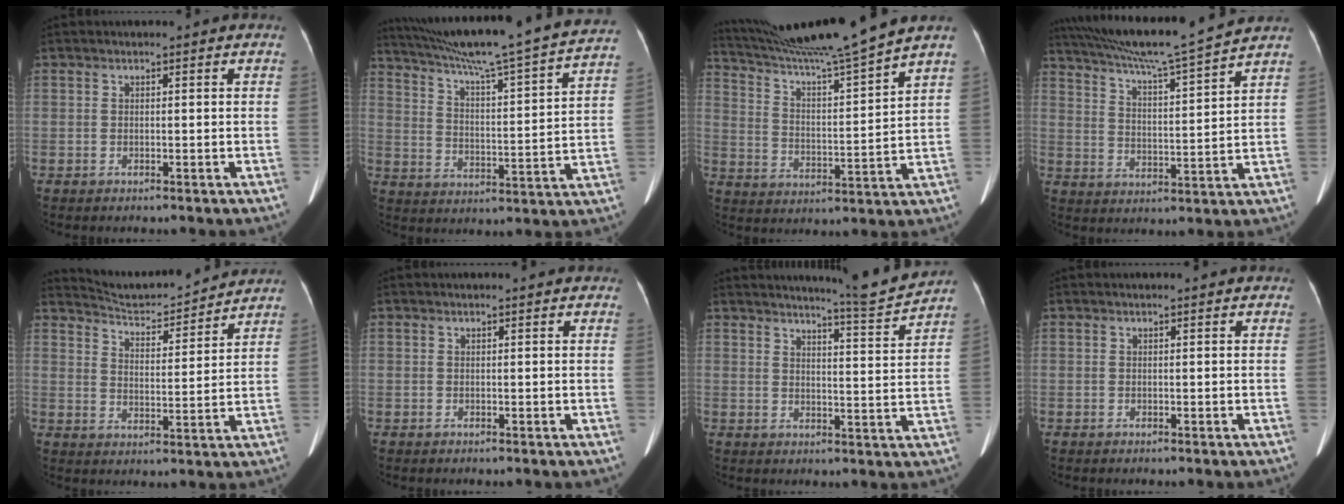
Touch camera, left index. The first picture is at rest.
{"total": 27.8, "force": [24.4, -0.4, 13.2], "torque": [-0.221, -0.039, 0.331]}
{"total": 16.7, "force": [14.9, -3.1, 6.9], "torque": [-0.126, -0.029, 0.241]}
{"total": 15.9, "force": [14.2, -1.6, 7.0], "torque": [-0.127, -0.007, 0.217]}
{"total": 12.0, "force": [11.7, 0.6, 2.3], "torque": [-0.045, 0.006, 0.177]}
{"total": 2.9, "force": [2.7, 0.5, 1.0], "torque": [-0.014, 0.019, 0.024]}
{"total": 8.2, "force": [7.8, -1.8, 1.5], "torque": [-0.038, -0.037, 0.109]}
{"total": 2.0, "force": [1.8, 0.3, 0.7], "torque": [-0.014, 0.018, 0.018]}